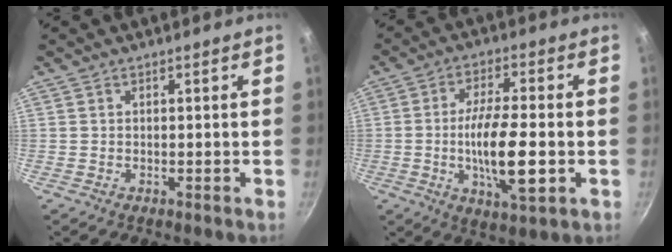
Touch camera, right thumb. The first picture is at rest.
{"total": 13.5, "force": [-2.3, 4.1, 12.7], "torque": [-0.227, 0.004, -0.043]}